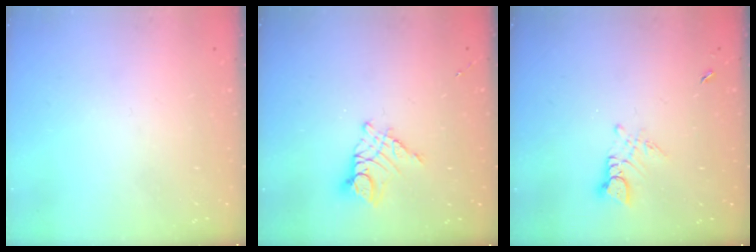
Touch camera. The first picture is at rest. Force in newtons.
{"total": 10.5, "press": 10.5, "slide": 1.0}
{"total": 3.0, "press": 2.9, "slide": 0.4}